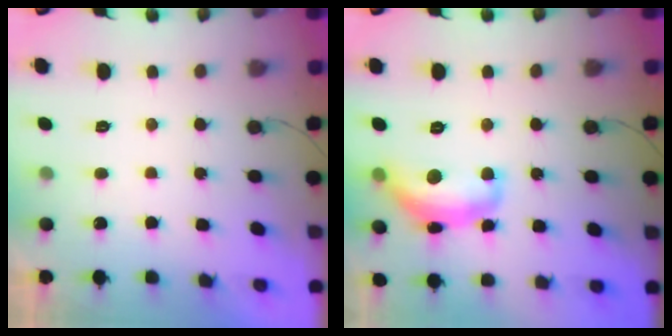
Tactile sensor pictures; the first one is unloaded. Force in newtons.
{"total": 13.7, "press": 13.7, "slide": 0.9}